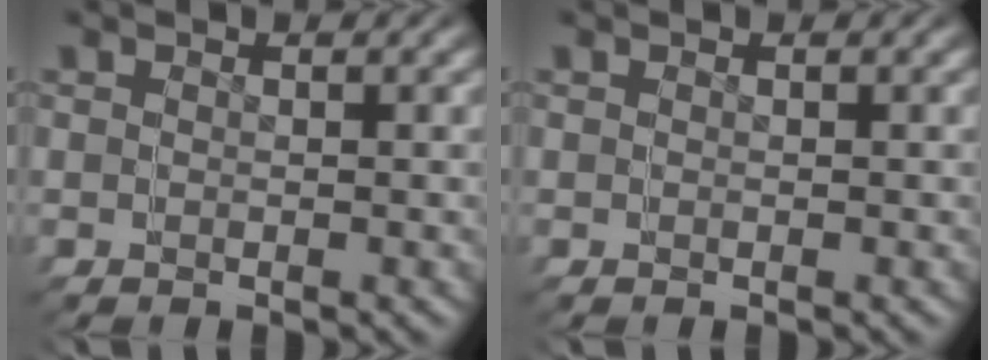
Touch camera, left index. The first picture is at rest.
{"total": 0.0}